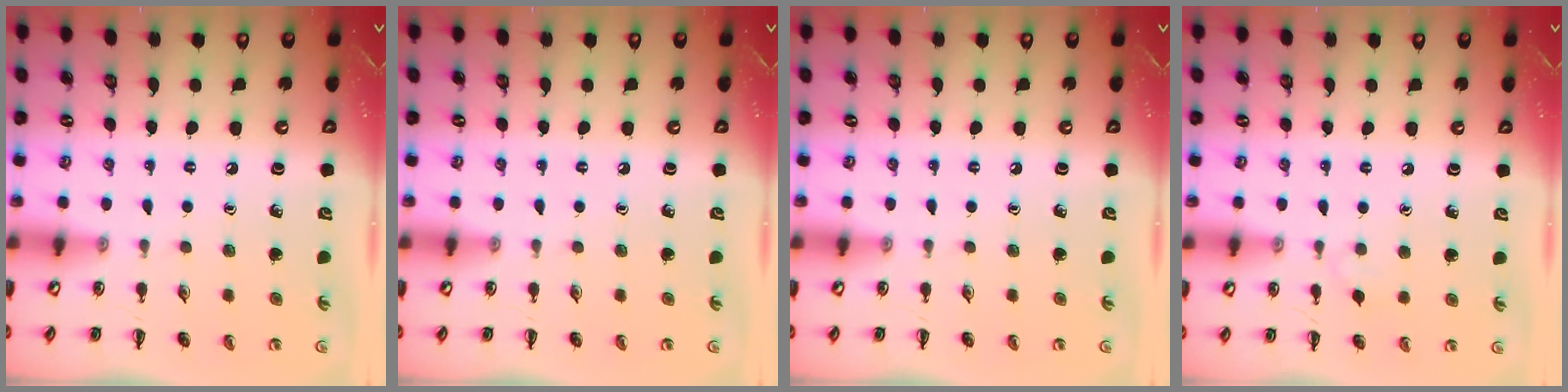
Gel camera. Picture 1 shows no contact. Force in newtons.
{"total": 0.0}
{"total": 0.0}
{"total": 2.9, "press": 2.7, "slide": 1.2}